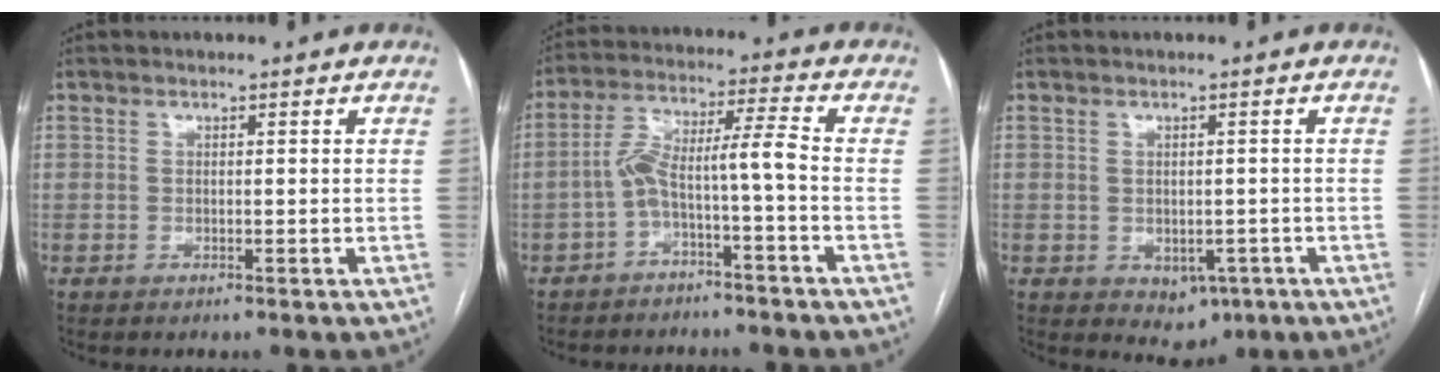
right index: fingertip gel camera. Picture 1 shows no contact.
{"total": 7.0, "force": [-2.8, -0.2, 6.4], "torque": [-0.118, 0.041, -0.048]}
{"total": 4.2, "force": [-1.5, 3.0, 2.4], "torque": [-0.025, 0.000, -0.005]}